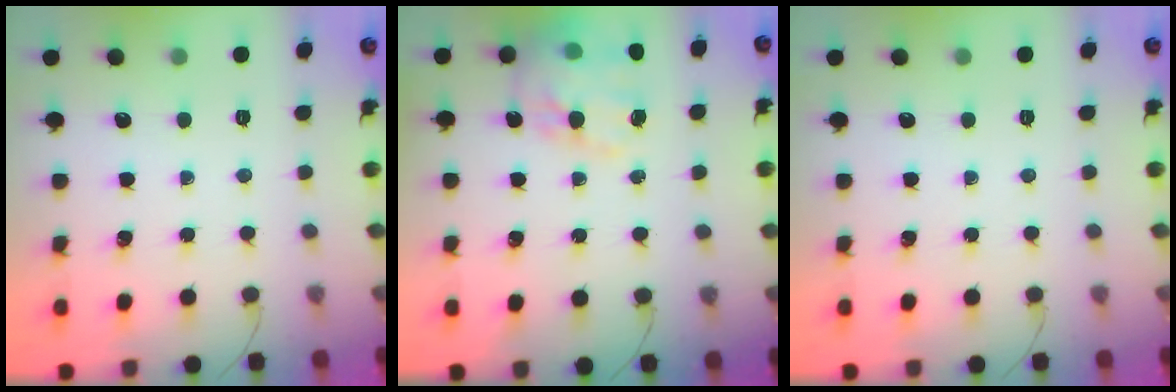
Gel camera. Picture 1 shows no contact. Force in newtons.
{"total": 17.8, "press": 17.4, "slide": 4.0}
{"total": 0.0}